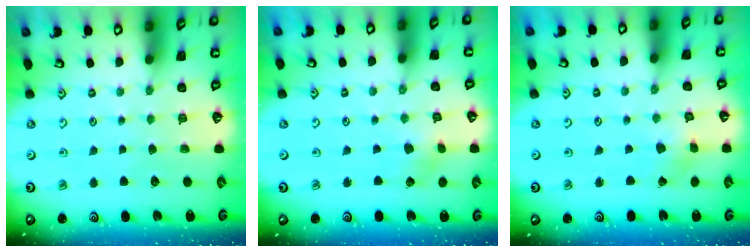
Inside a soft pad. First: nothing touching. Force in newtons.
{"total": 4.9, "press": 4.9, "slide": 0.4}
{"total": 2.3, "press": 2.3, "slide": 0.1}